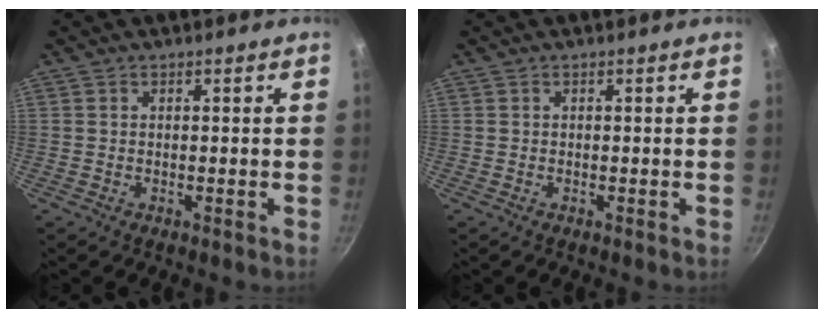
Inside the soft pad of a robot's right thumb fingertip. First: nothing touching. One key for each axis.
{"total": 0.0}